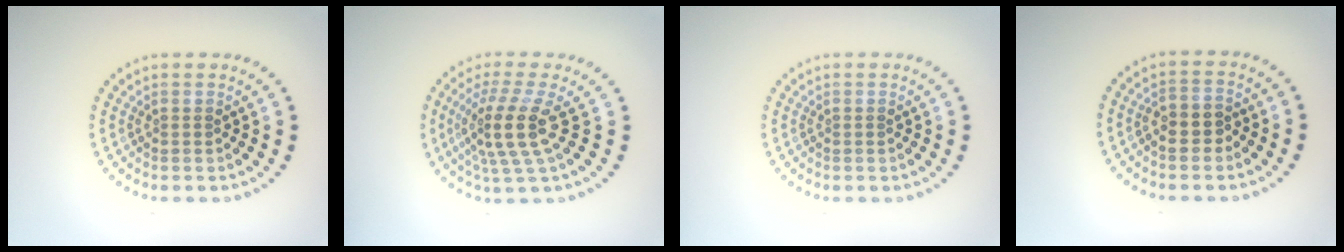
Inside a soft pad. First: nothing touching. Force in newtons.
{"total": 4.4, "press": 3.4, "slide": 2.8}
{"total": 0.0}
{"total": 1.8, "press": 1.7, "slide": 0.6}